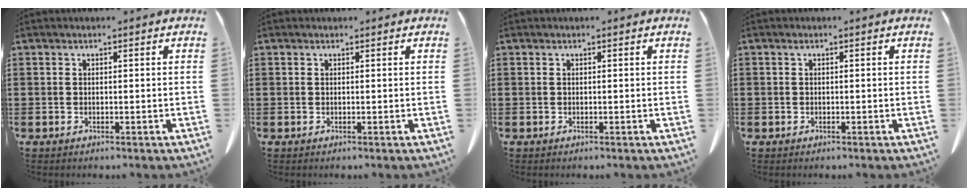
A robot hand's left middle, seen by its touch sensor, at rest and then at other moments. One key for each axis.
{"total": 0.0}
{"total": 0.0}
{"total": 0.6, "fx": 0.1, "fy": 0.5, "fz": 0.2, "tx": -0.008, "ty": 0.003, "tz": 0.002}